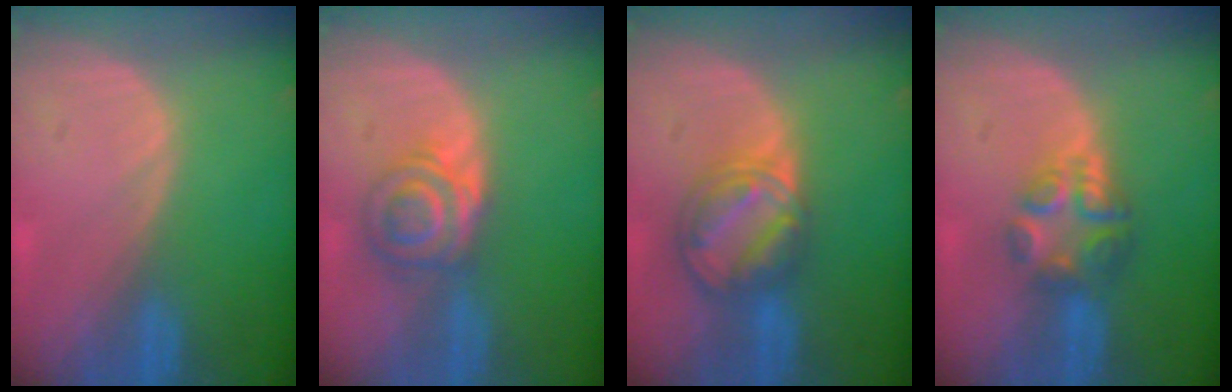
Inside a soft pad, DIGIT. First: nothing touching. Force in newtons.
{"total": 6.0, "press": 5.5, "slide": 2.3}
{"total": 8.2, "press": 7.0, "slide": 4.2}
{"total": 6.1, "press": 5.3, "slide": 3.0}